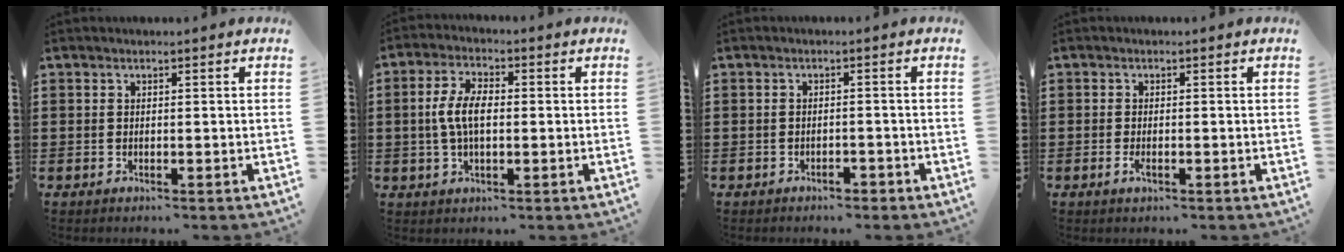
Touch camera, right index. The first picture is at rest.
{"total": 6.1, "force": [0.0, 2.8, 5.5], "torque": [-0.131, -0.001, -0.010]}
{"total": 1.4, "force": [-1.4, 0.3, 0.3], "torque": [-0.011, -0.002, -0.029]}
{"total": 1.4, "force": [-0.6, 0.4, 1.2], "torque": [-0.033, -0.007, -0.012]}